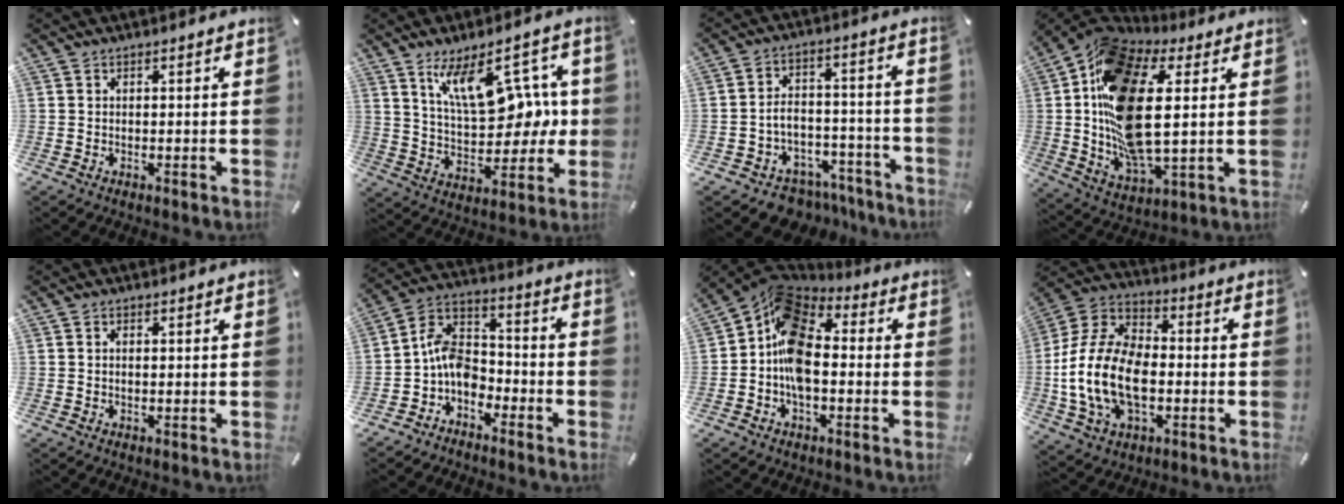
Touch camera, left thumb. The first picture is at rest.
{"total": 16.6, "force": [7.4, 9.2, 11.7], "torque": [-0.189, -0.018, 0.133]}
{"total": 7.3, "force": [-3.6, 6.0, 2.1], "torque": [-0.036, 0.024, -0.057]}
{"total": 22.3, "force": [4.8, 11.5, 18.4], "torque": [-0.380, -0.027, 0.082]}
{"total": 0.9, "force": [0.1, 0.5, 0.8], "torque": [-0.016, 0.002, 0.000]}
{"total": 8.5, "force": [-4.4, 6.1, 4.0], "torque": [-0.089, 0.023, -0.087]}
{"total": 13.8, "force": [-1.8, 9.2, 10.2], "torque": [-0.215, 0.012, -0.038]}
{"total": 18.0, "force": [-4.5, 12.1, 12.5], "torque": [-0.286, 0.021, -0.087]}